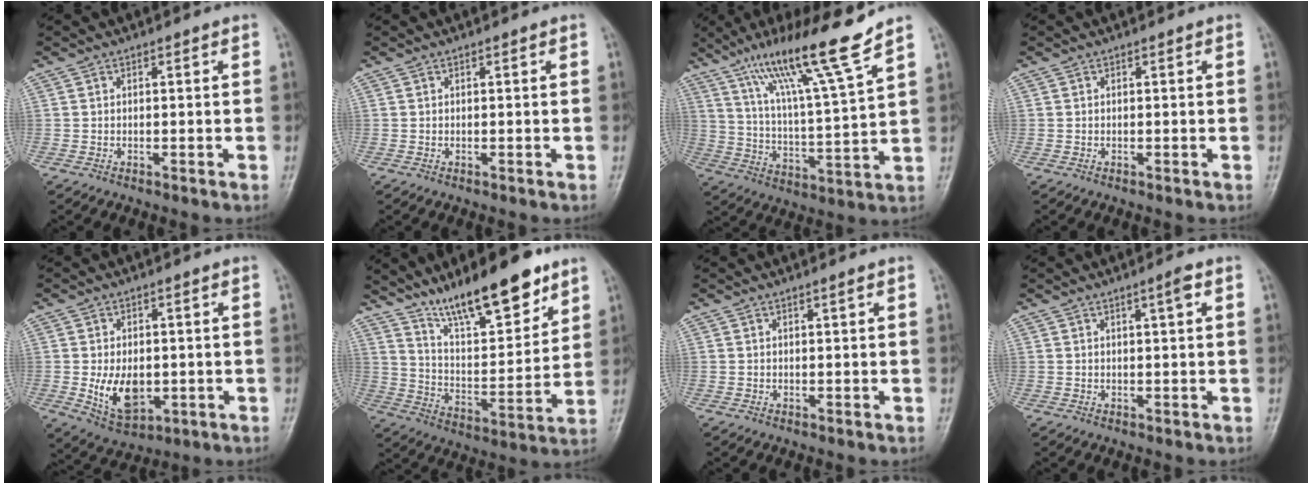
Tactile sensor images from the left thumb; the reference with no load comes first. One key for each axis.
{"total": 0.0}
{"total": 15.6, "fx": 11.2, "fy": -0.4, "fz": 10.8, "tx": -0.181, "ty": -0.060, "tz": 0.197}
{"total": 0.0}
{"total": 8.5, "fx": -1.0, "fy": 5.5, "fz": 6.5, "tx": -0.094, "ty": -0.011, "tz": -0.002}
{"total": 17.7, "fx": 12.9, "fy": 5.0, "fz": 11.1, "tx": -0.145, "ty": -0.073, "tz": 0.226}
{"total": 0.7, "fx": 0.4, "fy": -0.1, "fz": 0.5, "tx": -0.012, "ty": -0.002, "tz": 0.009}
{"total": 2.1, "fx": 1.0, "fy": 0.1, "fz": 1.9, "tx": -0.032, "ty": -0.003, "tz": 0.016}